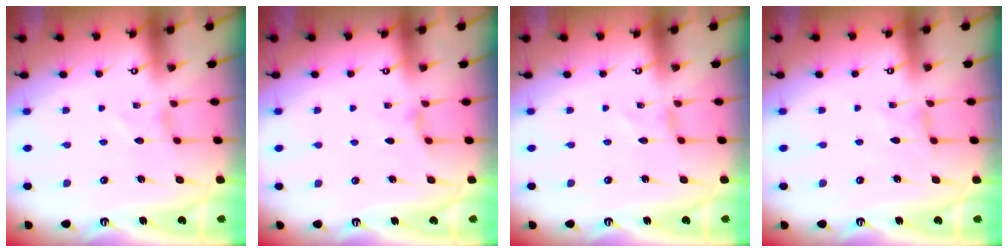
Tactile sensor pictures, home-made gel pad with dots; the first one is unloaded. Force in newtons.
{"total": 2.7, "press": 2.6, "slide": 0.5}
{"total": 0.0}
{"total": 0.0}